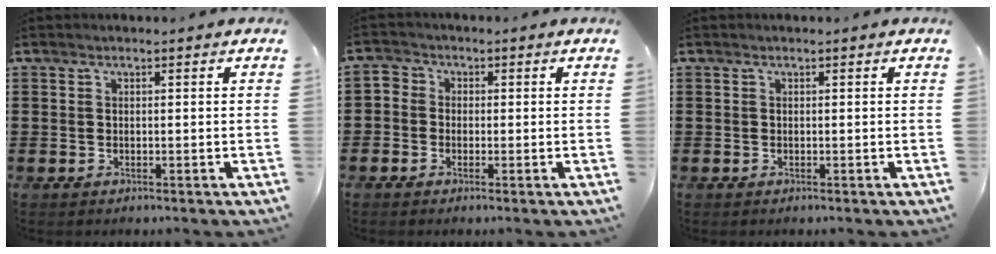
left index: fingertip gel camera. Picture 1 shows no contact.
{"total": 1.9, "force": [-0.7, 1.8, 0.0], "torque": [-0.011, 0.007, -0.017]}
{"total": 0.0}